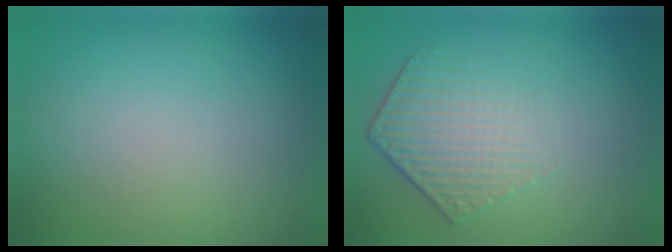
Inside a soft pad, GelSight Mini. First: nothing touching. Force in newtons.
{"total": 4.3, "press": 3.1, "slide": 3.1}